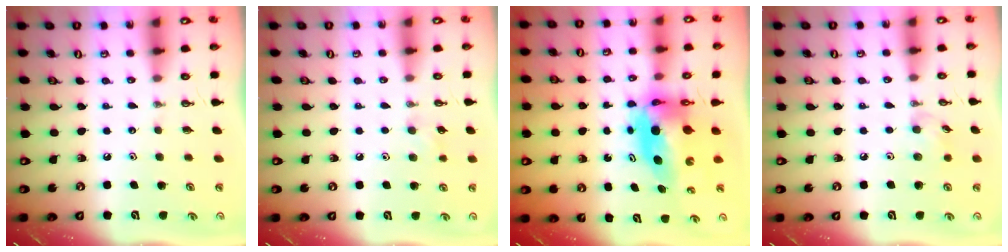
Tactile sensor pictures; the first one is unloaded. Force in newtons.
{"total": 6.6, "press": 6.2, "slide": 2.2}
{"total": 8.3, "press": 8.3, "slide": 0.7}
{"total": 6.5, "press": 6.4, "slide": 1.3}